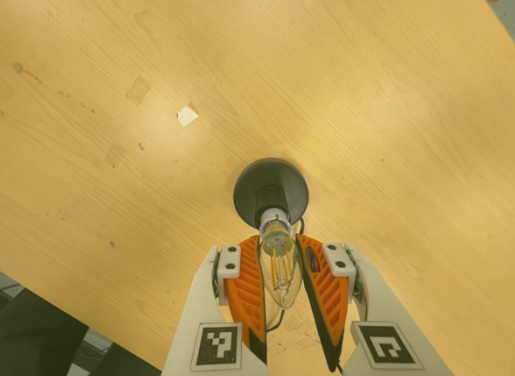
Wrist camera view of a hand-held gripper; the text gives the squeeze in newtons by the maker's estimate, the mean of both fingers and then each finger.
{"total": 12.6, "left": 12.0, "right": 13.3}